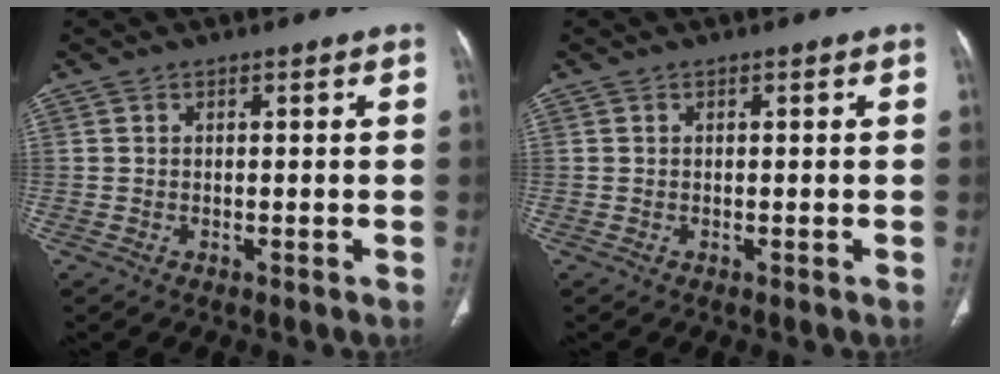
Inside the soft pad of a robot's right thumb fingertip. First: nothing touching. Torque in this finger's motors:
{"motor_torque": [0.02, 0.02, -0.25, -0.24, -0.07]}